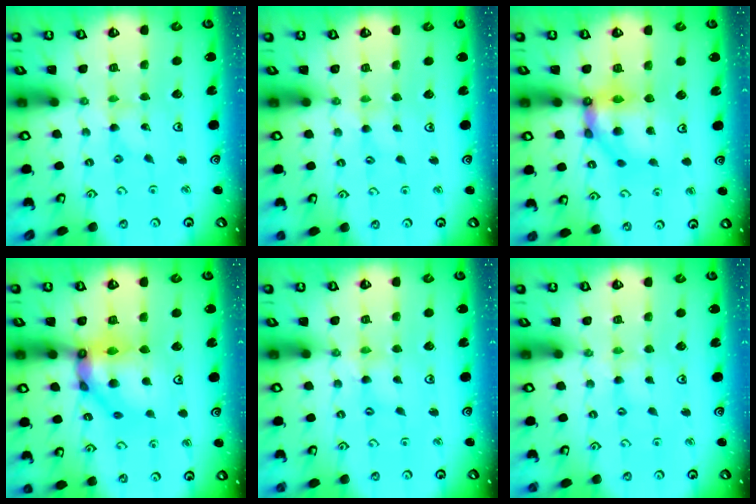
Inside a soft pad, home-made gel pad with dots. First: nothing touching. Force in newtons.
{"total": 1.3, "press": 1.2, "slide": 0.3}
{"total": 10.4, "press": 10.3, "slide": 1.1}
{"total": 13.5, "press": 13.3, "slide": 2.6}
{"total": 1.8, "press": 1.8, "slide": 0.2}
{"total": 0.9, "press": 0.8, "slide": 0.2}